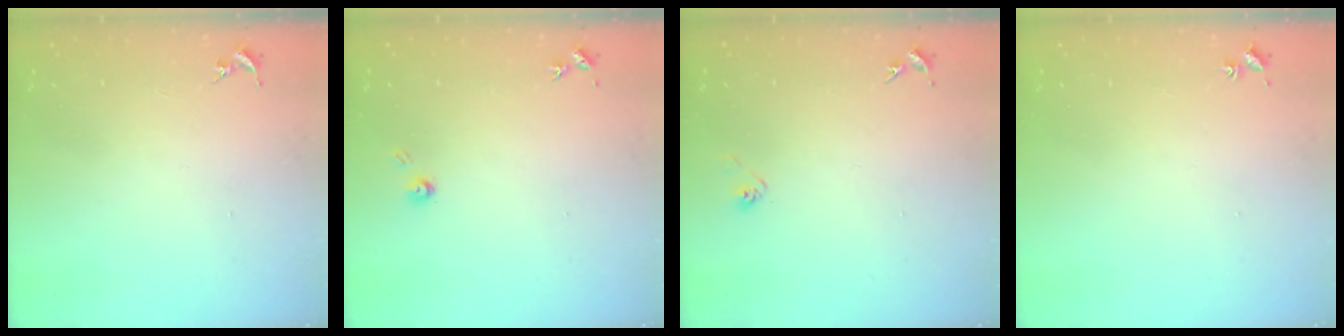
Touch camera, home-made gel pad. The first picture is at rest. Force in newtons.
{"total": 3.5, "press": 3.5, "slide": 0.4}
{"total": 2.8, "press": 2.6, "slide": 1.1}
{"total": 1.8, "press": 1.8, "slide": 0.2}